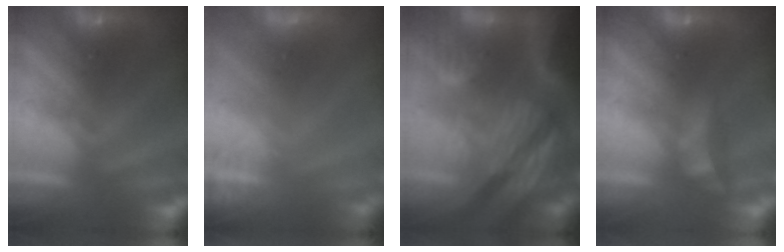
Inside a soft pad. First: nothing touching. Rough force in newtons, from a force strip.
{"total": 2.4}
{"total": 8.9}
{"total": 3.9}